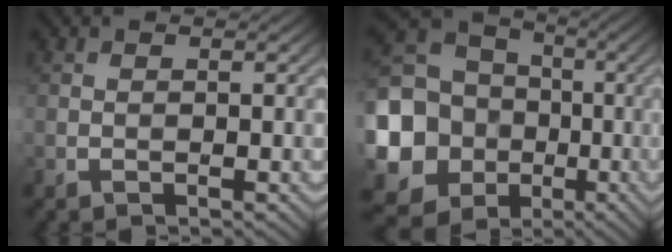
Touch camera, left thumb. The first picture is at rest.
{"total": 20.9, "force": [-4.9, 19.0, 7.2], "torque": [-0.248, -0.025, -0.112]}